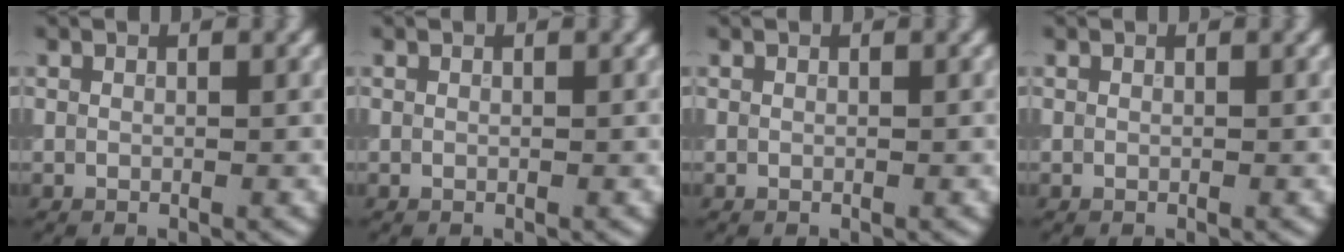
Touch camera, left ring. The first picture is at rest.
{"total": 0.0}
{"total": 0.0}
{"total": 0.0}